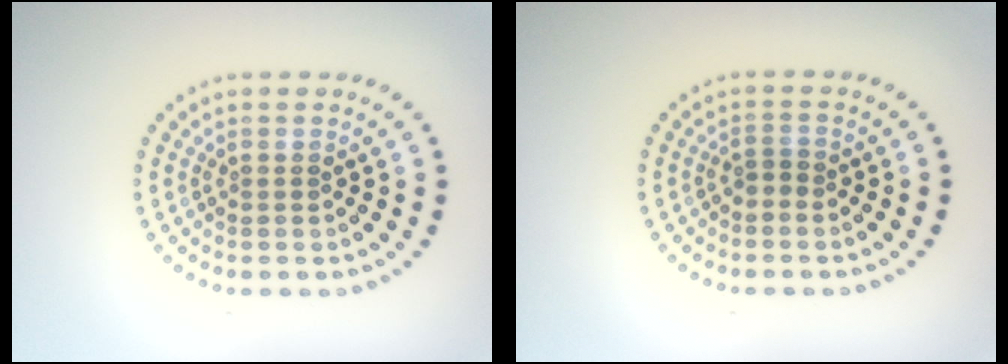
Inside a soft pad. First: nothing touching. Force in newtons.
{"total": 1.0, "press": 0.8, "slide": 0.5}